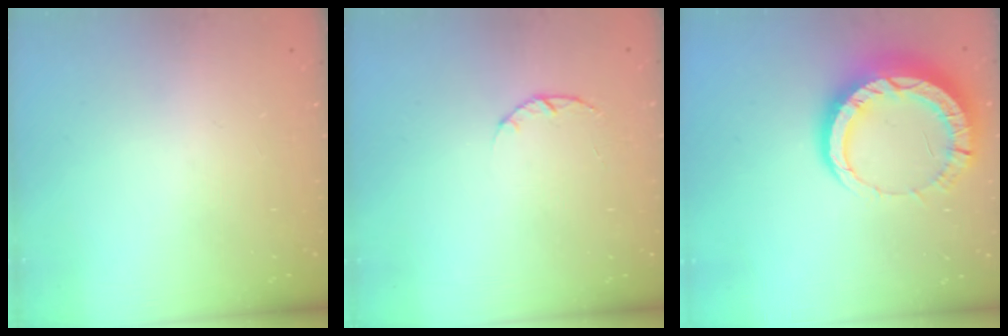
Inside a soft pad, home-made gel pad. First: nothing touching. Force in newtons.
{"total": 1.4, "press": 1.3, "slide": 0.3}
{"total": 13.4, "press": 13.3, "slide": 1.4}